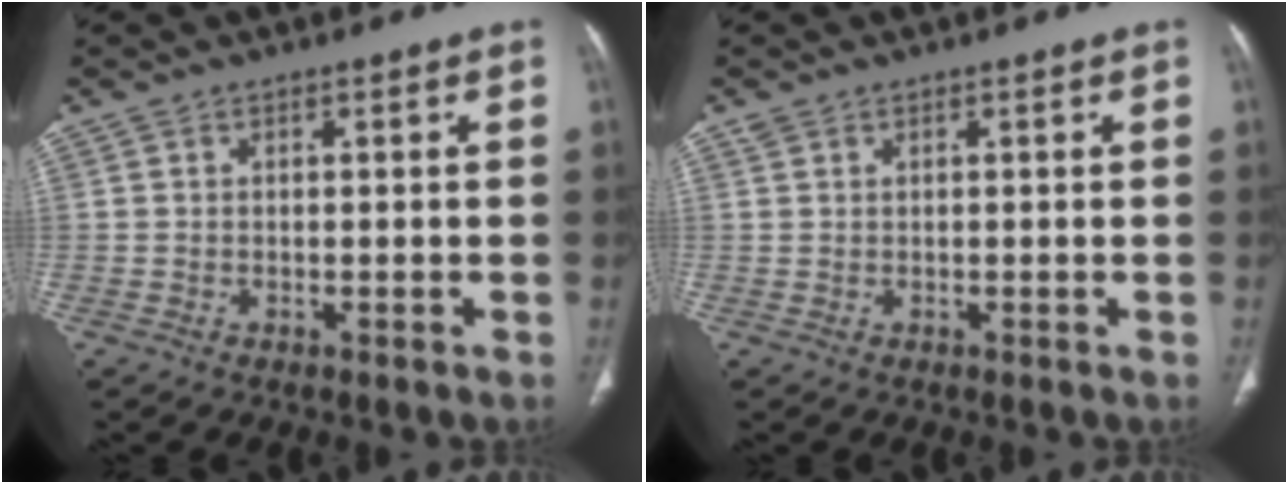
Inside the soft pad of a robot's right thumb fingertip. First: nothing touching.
{"total": 0.7, "force": [0.5, 0.4, 0.2], "torque": [-0.004, 0.003, 0.008]}